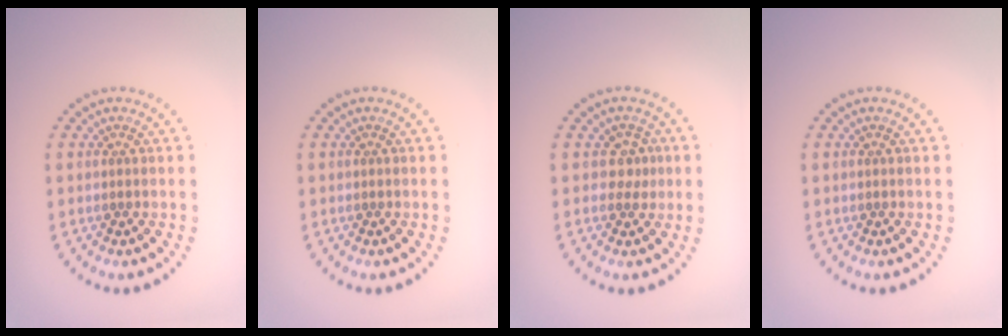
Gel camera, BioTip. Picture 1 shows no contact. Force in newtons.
{"total": 0.0}
{"total": 1.7, "press": 1.4, "slide": 1.0}
{"total": 0.0}